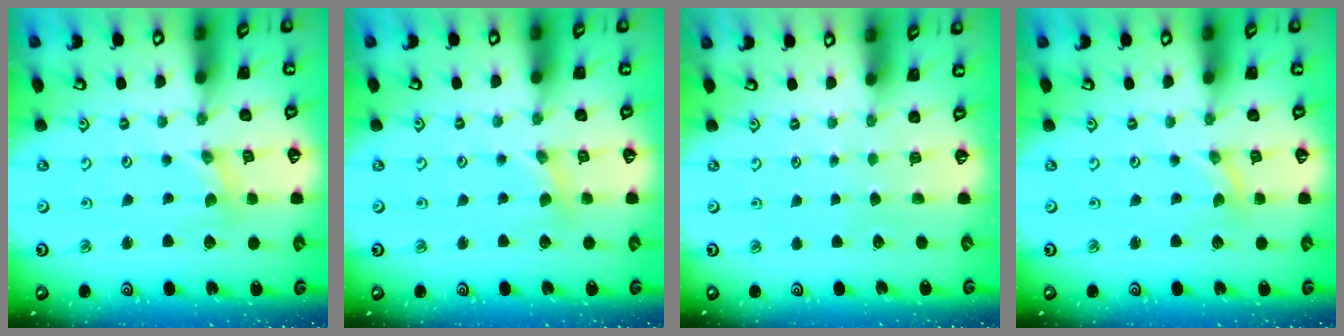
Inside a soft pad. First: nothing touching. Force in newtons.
{"total": 2.8, "press": 2.8, "slide": 0.5}
{"total": 0.0}
{"total": 0.0}